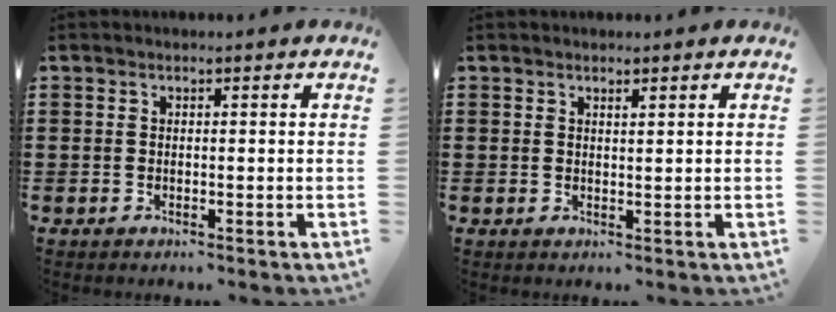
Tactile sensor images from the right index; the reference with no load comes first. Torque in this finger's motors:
{"motor_torque": [-0.19, 0.18, 0.05, -0.01]}